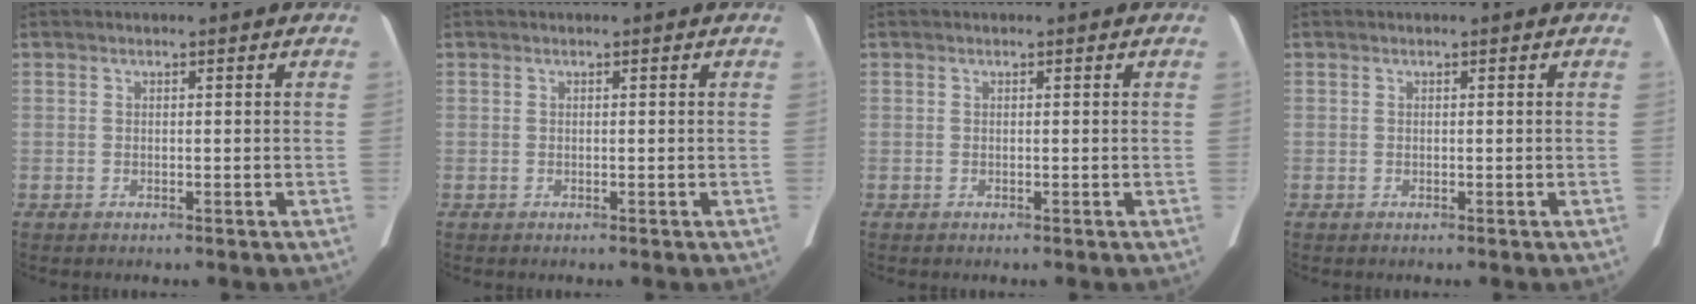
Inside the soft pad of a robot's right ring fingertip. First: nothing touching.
{"total": 0.0}
{"total": 0.0}
{"total": 0.0}